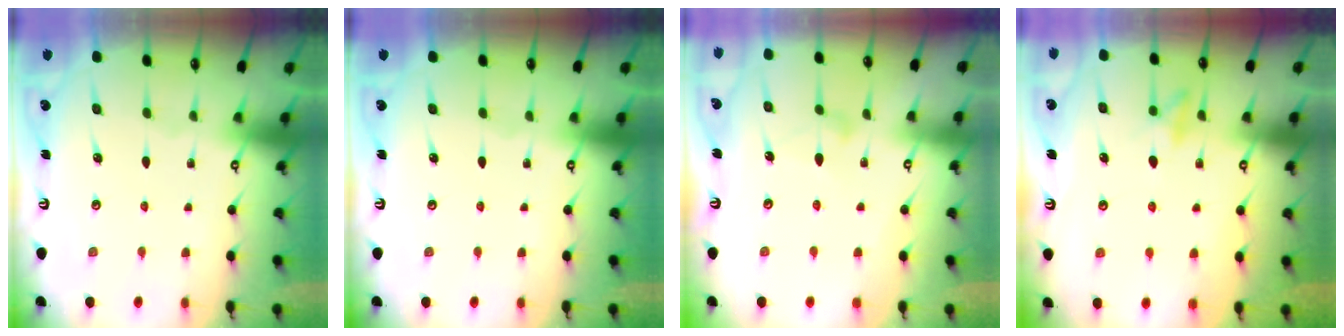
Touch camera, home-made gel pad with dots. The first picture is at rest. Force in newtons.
{"total": 0.0}
{"total": 9.8, "press": 9.8, "slide": 0.6}
{"total": 9.4, "press": 9.3, "slide": 1.6}